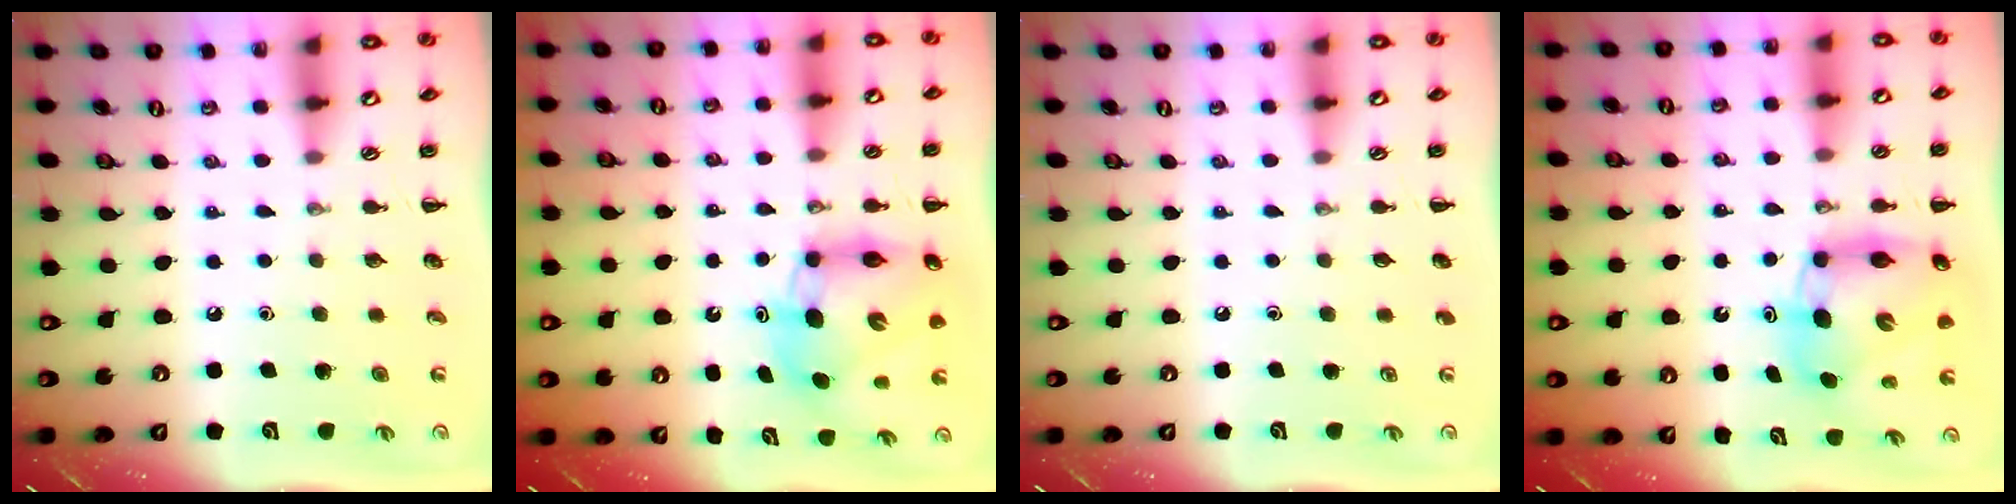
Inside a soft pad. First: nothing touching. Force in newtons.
{"total": 9.6, "press": 9.2, "slide": 2.7}
{"total": 0.0}
{"total": 7.9, "press": 7.6, "slide": 2.0}